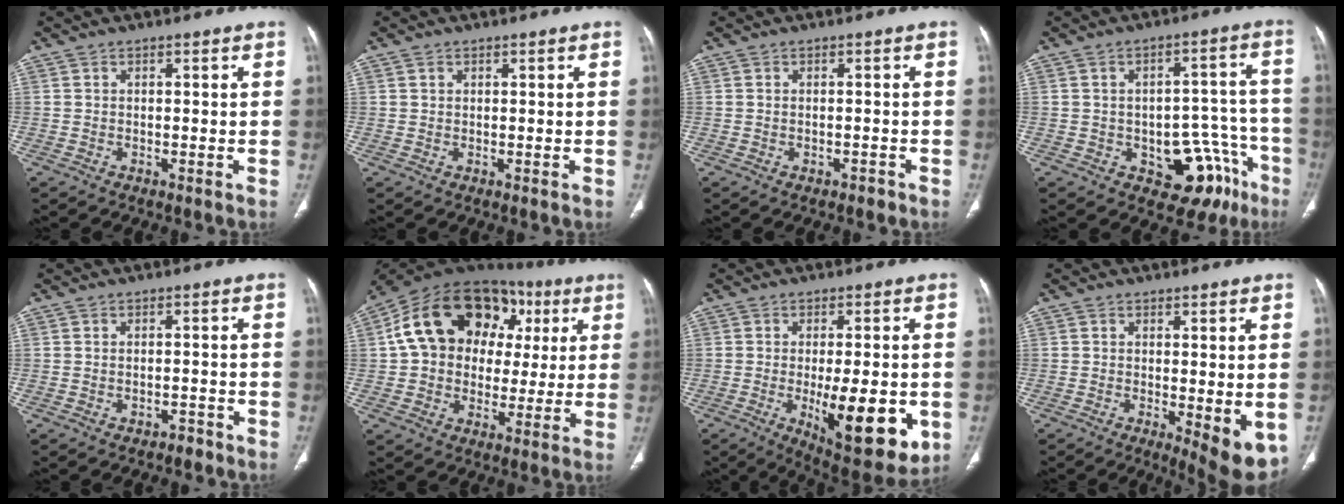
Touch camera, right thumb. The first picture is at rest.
{"total": 0.7, "force": [0.4, 0.6, 0.3], "torque": [-0.002, -0.001, 0.007]}
{"total": 1.1, "force": [-0.7, 0.7, 0.6], "torque": [-0.015, 0.011, -0.004]}
{"total": 14.9, "force": [-7.2, 8.6, 9.8], "torque": [-0.070, 0.061, -0.085]}
{"total": 2.2, "force": [-1.6, 1.1, 0.9], "torque": [-0.014, 0.013, -0.020]}
{"total": 22.9, "force": [5.8, 16.7, 14.5], "torque": [-0.208, 0.038, 0.088]}
{"total": 17.1, "force": [-3.9, 6.4, 15.4], "torque": [-0.191, -0.024, -0.039]}
{"total": 8.4, "force": [-1.9, 2.8, 7.7], "torque": [-0.099, -0.022, -0.020]}